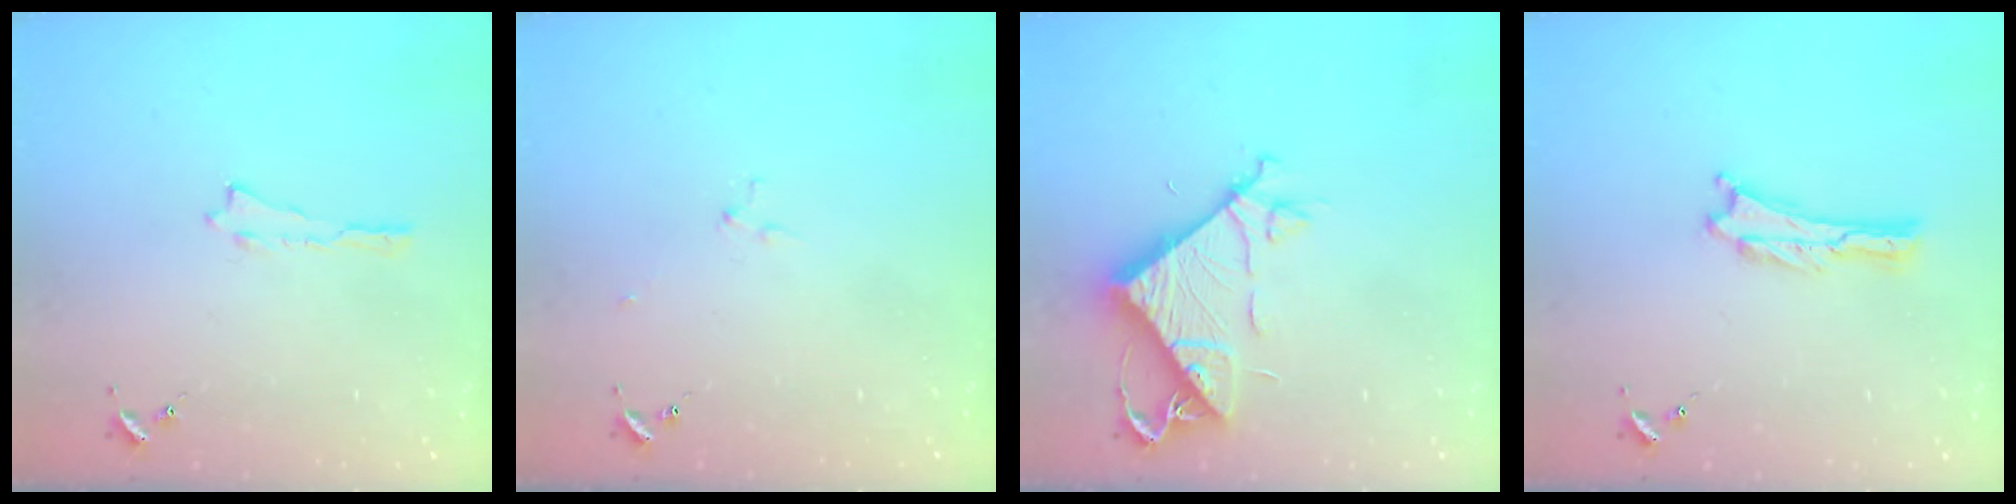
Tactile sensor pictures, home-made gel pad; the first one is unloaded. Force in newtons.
{"total": 2.9, "press": 2.9, "slide": 0.3}
{"total": 9.5, "press": 9.5, "slide": 0.4}
{"total": 0.0}